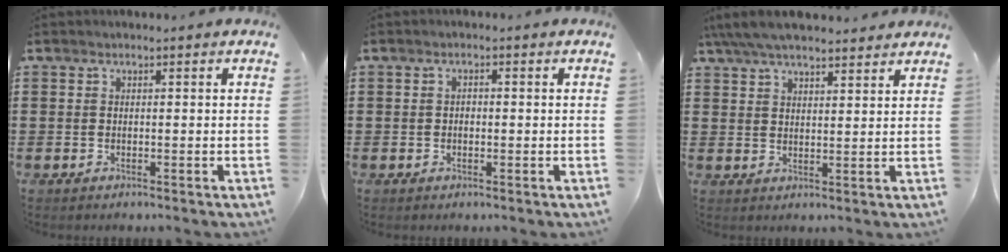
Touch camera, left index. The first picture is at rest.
{"total": 1.0, "force": [-0.1, 0.5, 0.8], "torque": [-0.017, 0.001, -0.002]}
{"total": 6.0, "force": [5.3, 1.2, 2.5], "torque": [-0.064, -0.009, 0.099]}